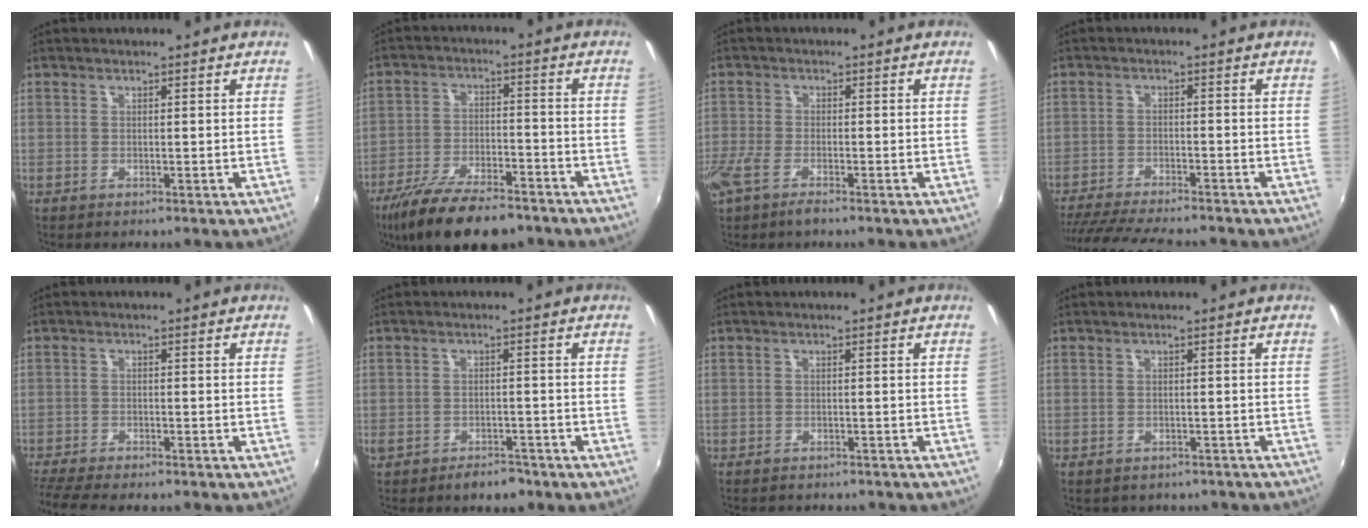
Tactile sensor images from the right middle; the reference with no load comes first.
{"total": 17.5, "force": [-13.3, 5.8, 9.8], "torque": [-0.199, -0.035, -0.217]}
{"total": 6.1, "force": [-4.0, 2.1, 4.1], "torque": [-0.104, -0.017, -0.080]}
{"total": 13.4, "force": [-11.9, 1.8, 5.9], "torque": [-0.132, -0.025, -0.193]}
{"total": 9.5, "force": [-8.3, 1.5, 4.2], "torque": [-0.109, -0.034, -0.140]}
{"total": 5.3, "force": [-4.0, 2.8, 2.0], "torque": [-0.051, -0.004, -0.056]}
{"total": 5.2, "force": [-4.7, 1.5, 1.8], "torque": [-0.041, -0.015, -0.063]}
{"total": 6.1, "force": [-5.1, 2.6, 1.9], "torque": [-0.038, -0.019, -0.059]}